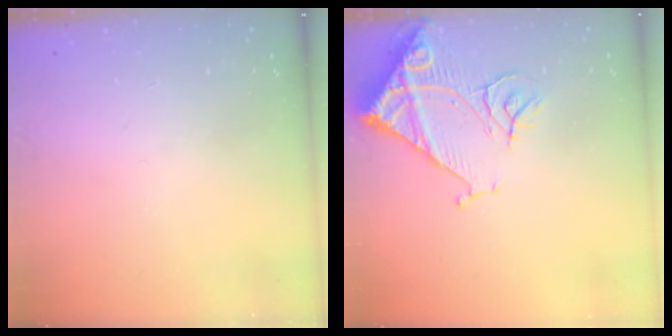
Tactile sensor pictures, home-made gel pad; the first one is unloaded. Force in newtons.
{"total": 13.6, "press": 13.5, "slide": 1.7}